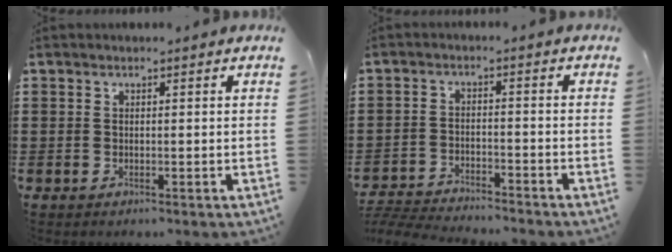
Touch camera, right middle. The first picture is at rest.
{"total": 4.4, "force": [-4.4, 0.1, 0.3], "torque": [-0.022, -0.002, -0.095]}